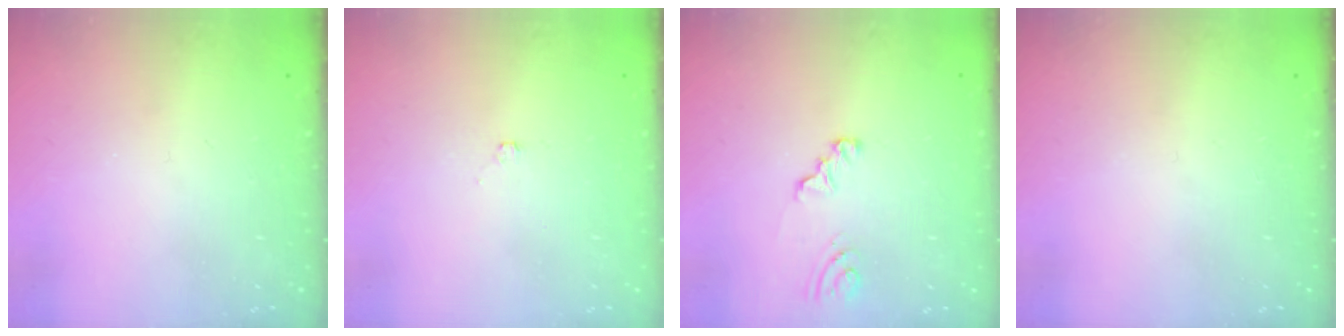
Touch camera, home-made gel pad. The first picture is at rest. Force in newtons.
{"total": 1.8, "press": 1.8, "slide": 0.3}
{"total": 2.5, "press": 2.5, "slide": 0.3}
{"total": 0.0}